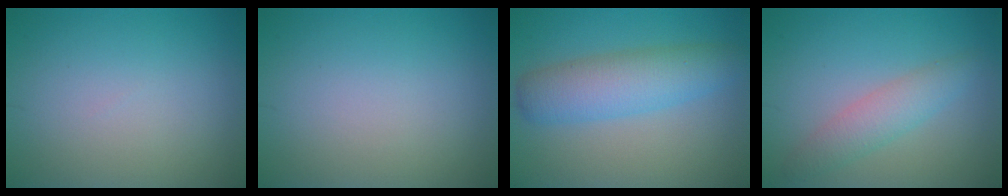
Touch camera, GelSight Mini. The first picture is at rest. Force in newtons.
{"total": 0.0}
{"total": 5.3, "press": 5.3, "slide": 0.0}
{"total": 2.8, "press": 2.8, "slide": 0.0}